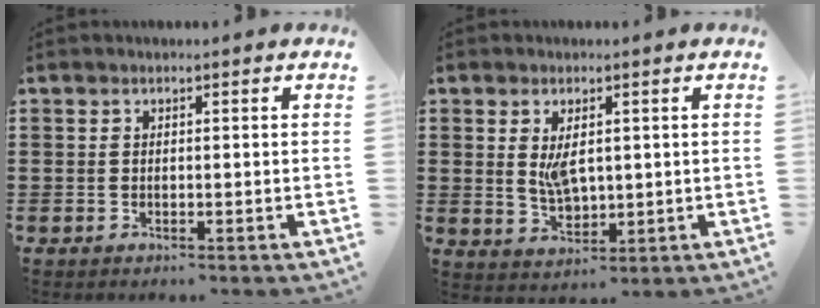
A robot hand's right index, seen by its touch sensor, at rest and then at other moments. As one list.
[{"total": 4.3, "force": [0.8, 2.2, 3.6], "torque": [-0.066, -0.001, 0.014]}]